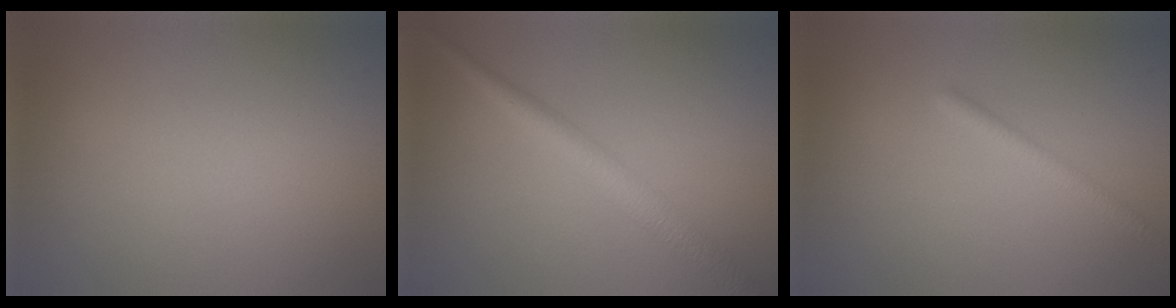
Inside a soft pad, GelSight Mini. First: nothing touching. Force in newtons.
{"total": 3.3, "press": 3.3, "slide": 0.1}
{"total": 1.5, "press": 1.5, "slide": 0.0}